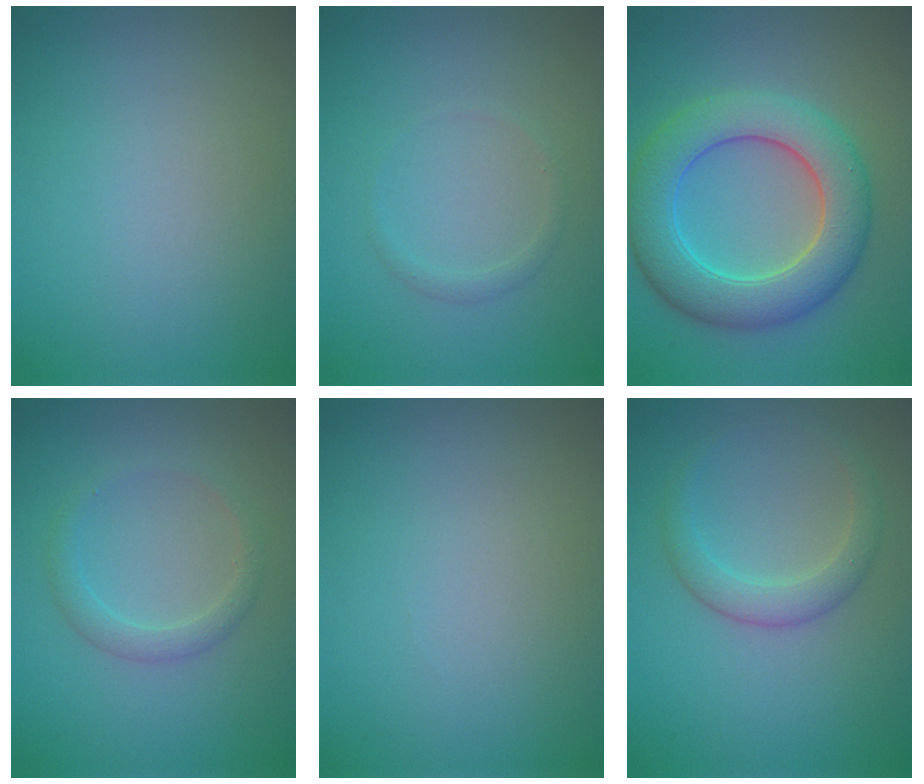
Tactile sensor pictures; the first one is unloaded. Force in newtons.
{"total": 0.8, "press": 0.8, "slide": 0.1}
{"total": 8.0, "press": 8.0, "slide": 0.4}
{"total": 1.8, "press": 1.8, "slide": 0.0}
{"total": 0.0}
{"total": 2.6, "press": 2.6, "slide": 0.1}